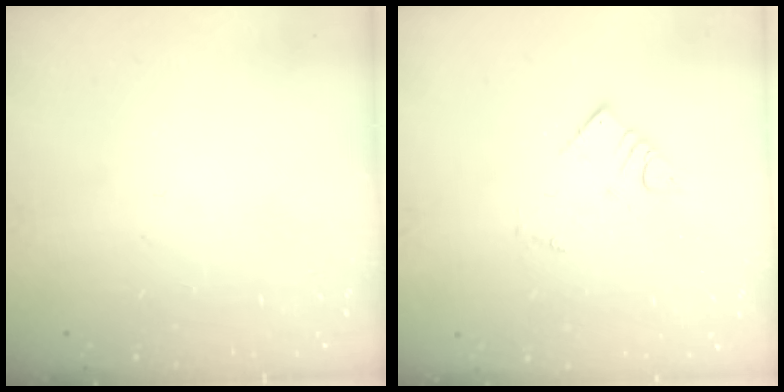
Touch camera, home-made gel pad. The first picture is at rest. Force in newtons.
{"total": 3.2, "press": 3.2, "slide": 0.1}